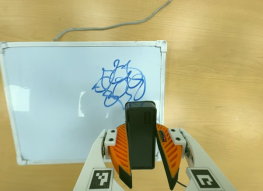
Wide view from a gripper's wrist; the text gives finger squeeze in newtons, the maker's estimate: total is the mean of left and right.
{"total": 6.2, "left": 5.7, "right": 6.7}